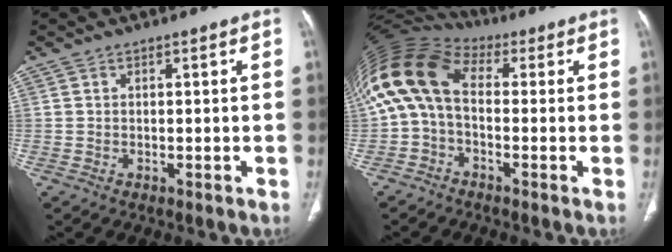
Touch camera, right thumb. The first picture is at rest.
{"total": 13.9, "force": [0.9, 8.5, 10.9], "torque": [-0.220, 0.047, 0.004]}